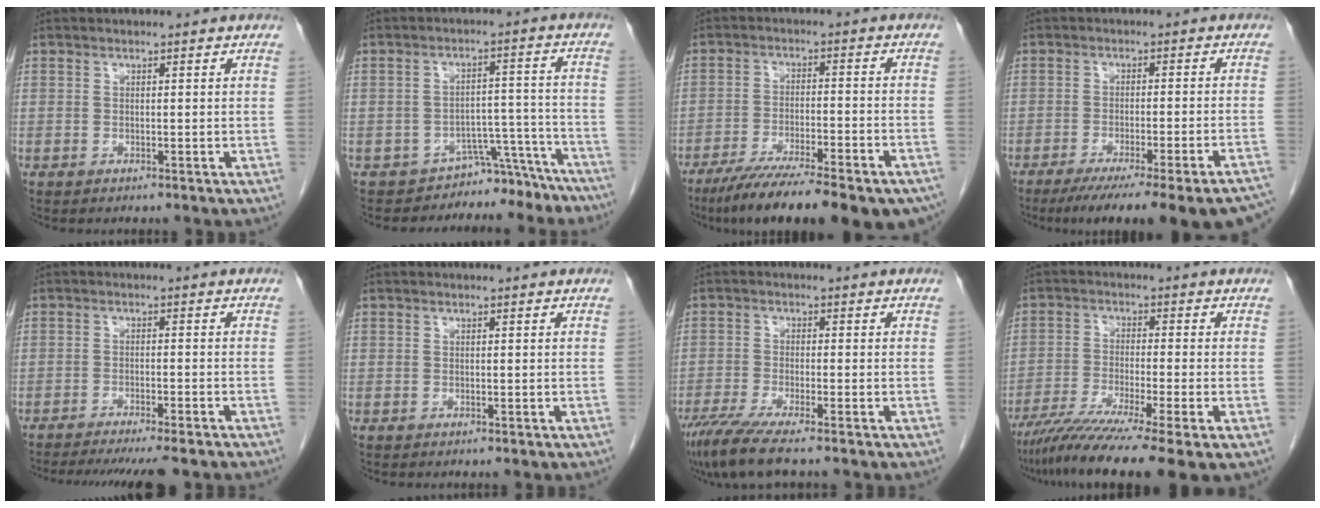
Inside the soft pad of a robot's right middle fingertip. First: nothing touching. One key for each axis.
{"total": 10.3, "fx": -9.6, "fy": 3.5, "fz": -0.1, "tx": 0.036, "ty": 0.069, "tz": -0.123}
{"total": 21.4, "fx": -16.5, "fy": 3.8, "fz": 13.1, "tx": -0.153, "ty": -0.022, "tz": -0.235}
{"total": 21.8, "fx": -18.4, "fy": 1.3, "fz": 11.5, "tx": -0.100, "ty": -0.030, "tz": -0.234}
{"total": 13.1, "fx": -11.5, "fy": 0.4, "fz": 6.1, "tx": -0.082, "ty": -0.026, "tz": -0.156}
{"total": 0.0}
{"total": 7.5, "fx": -5.9, "fy": -0.2, "fz": 4.7, "tx": -0.080, "ty": -0.025, "tz": -0.102}
{"total": 12.3, "fx": -8.6, "fy": -0.4, "fz": 8.8, "tx": -0.158, "ty": -0.035, "tz": -0.141}